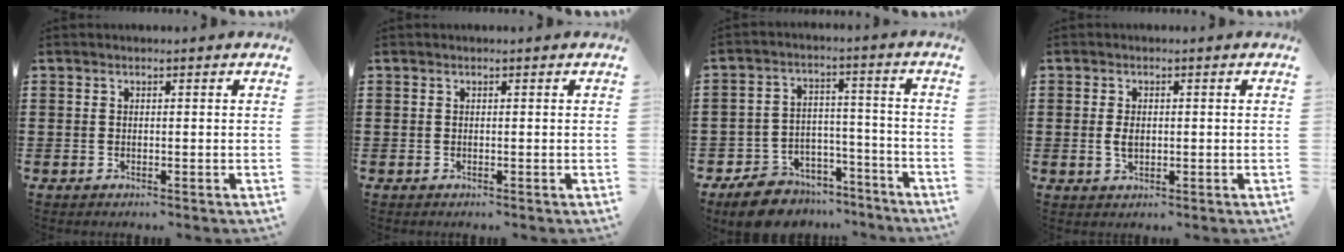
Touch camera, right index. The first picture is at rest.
{"total": 0.0}
{"total": 8.2, "force": [-7.4, 3.0, 1.7], "torque": [-0.032, 0.033, -0.141]}
{"total": 2.5, "force": [0.0, 1.3, 2.1], "torque": [-0.041, 0.000, 0.000]}